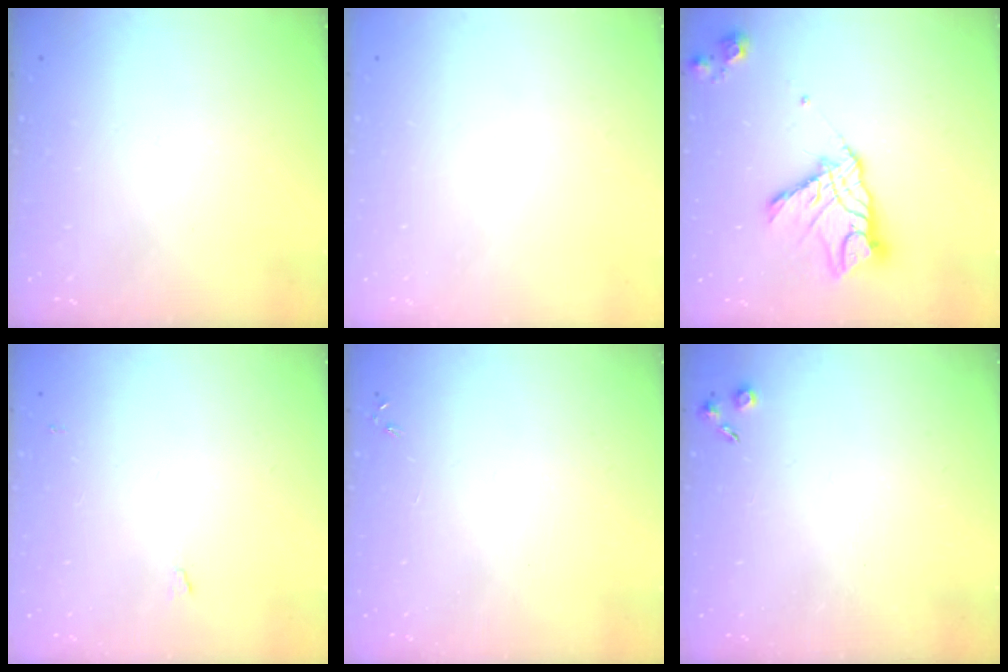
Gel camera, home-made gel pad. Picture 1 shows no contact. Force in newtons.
{"total": 0.0}
{"total": 13.2, "press": 13.1, "slide": 1.1}
{"total": 3.8, "press": 3.8, "slide": 0.6}
{"total": 0.0}
{"total": 3.7, "press": 3.7, "slide": 0.6}